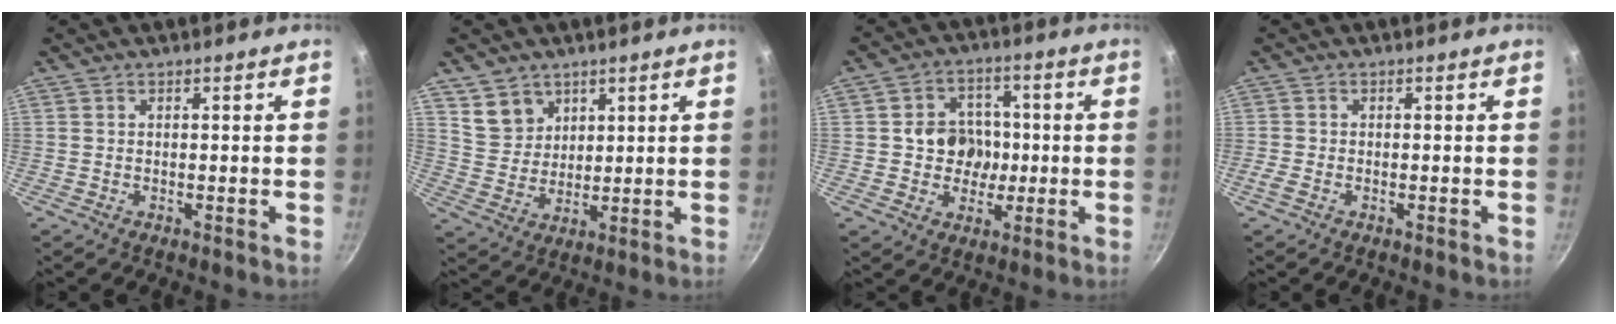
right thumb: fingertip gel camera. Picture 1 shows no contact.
{"total": 6.8, "force": [3.9, 5.2, 1.9], "torque": [-0.007, -0.014, 0.083]}
{"total": 9.6, "force": [-1.1, 8.3, 4.8], "torque": [-0.036, 0.019, -0.027]}
{"total": 1.7, "force": [-1.1, 0.9, 1.0], "torque": [-0.032, 0.003, -0.026]}